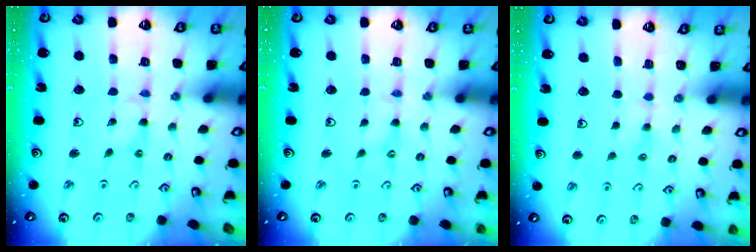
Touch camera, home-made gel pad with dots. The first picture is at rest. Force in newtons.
{"total": 0.0}
{"total": 2.1, "press": 2.1, "slide": 0.4}